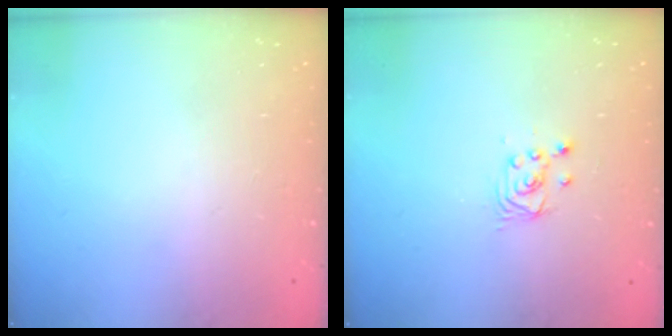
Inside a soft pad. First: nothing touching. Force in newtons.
{"total": 2.2, "press": 2.2, "slide": 0.3}